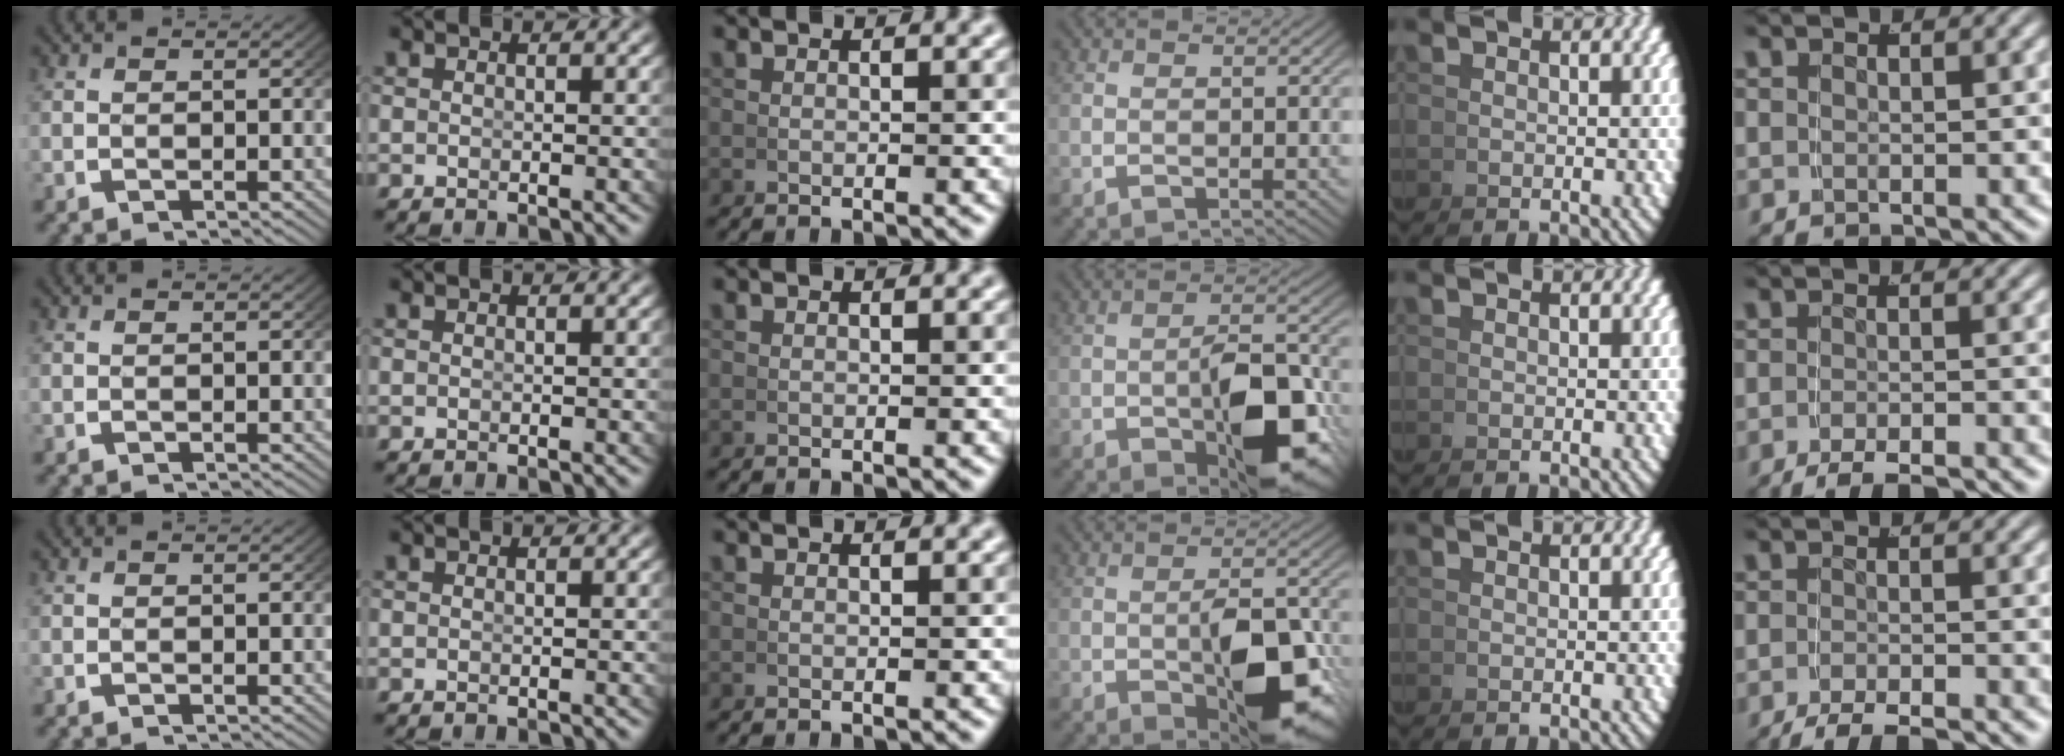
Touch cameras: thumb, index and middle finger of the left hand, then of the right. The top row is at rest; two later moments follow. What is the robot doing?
{"motion": "grasp_and_lifting", "object": "calculator"}